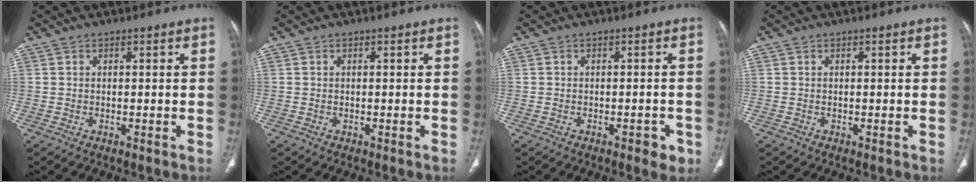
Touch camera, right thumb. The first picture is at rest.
{"total": 0.0}
{"total": 2.9, "force": [-1.5, 1.4, 2.0], "torque": [-0.014, 0.007, -0.015]}
{"total": 0.0}